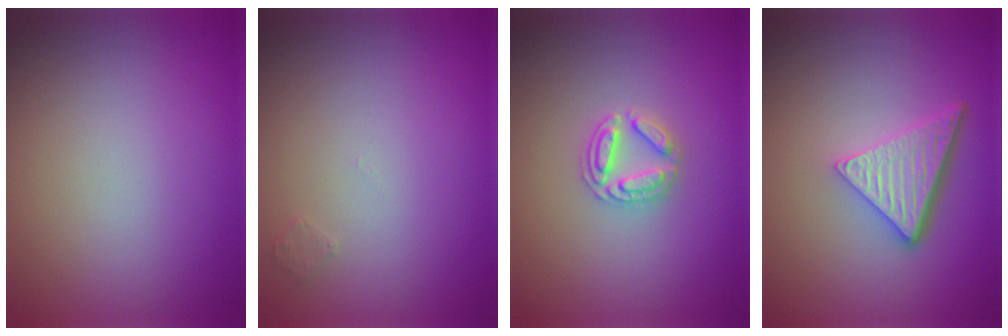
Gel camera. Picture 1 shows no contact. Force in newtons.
{"total": 0.7, "press": 0.7, "slide": 0.0}
{"total": 2.8, "press": 2.7, "slide": 0.5}
{"total": 5.1, "press": 3.6, "slide": 3.6}